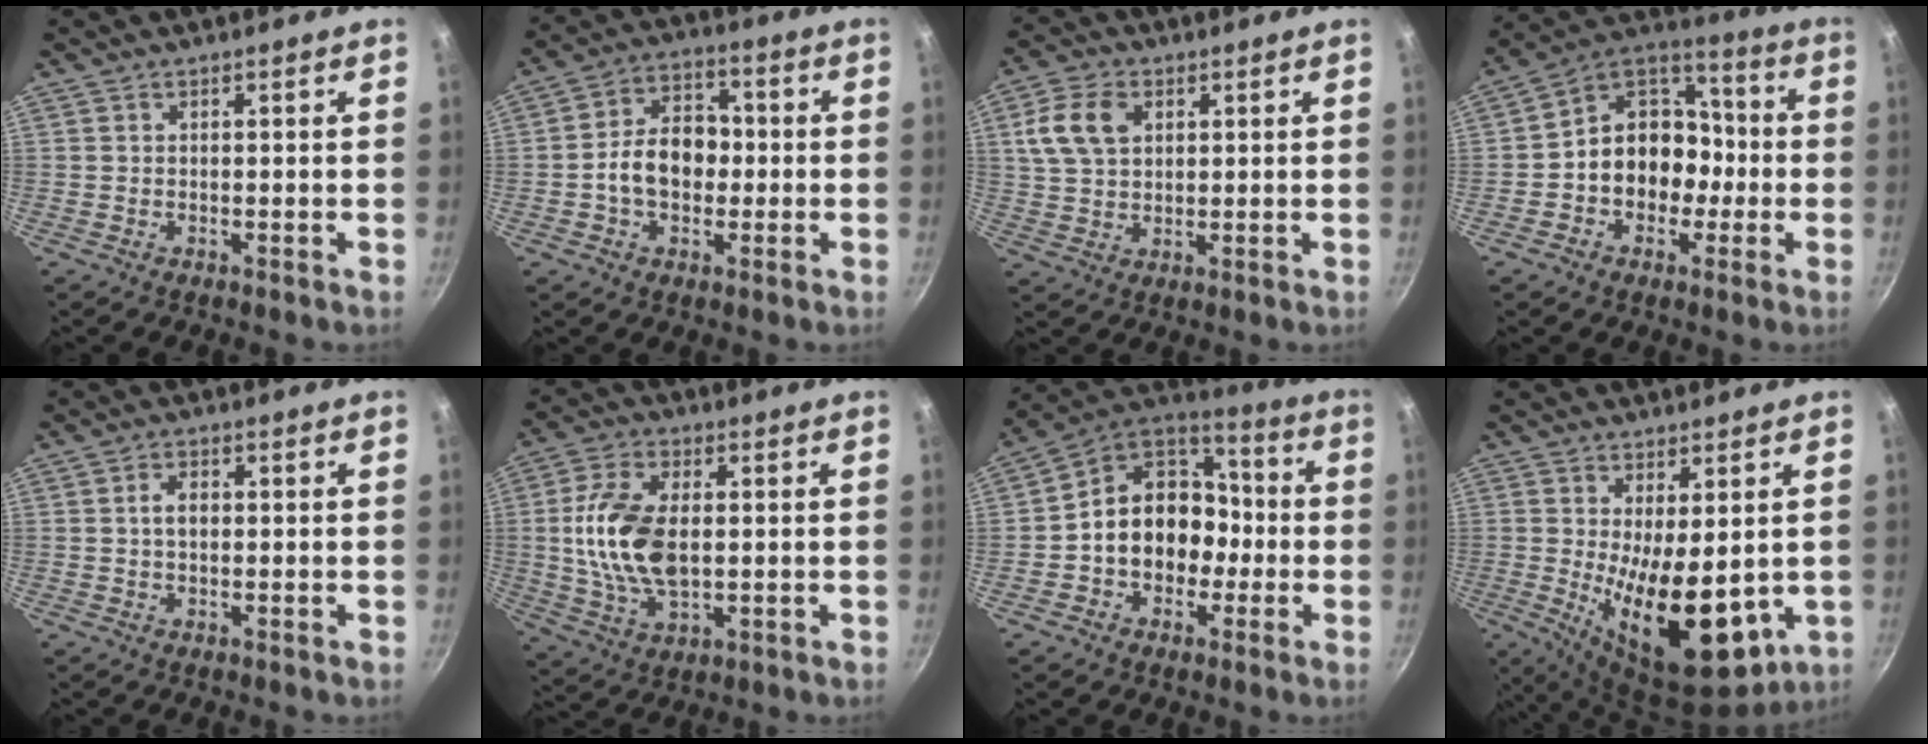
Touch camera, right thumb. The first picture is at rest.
{"total": 10.6, "force": [-1.2, 7.7, 7.3], "torque": [-0.084, 0.028, -0.031]}
{"total": 9.1, "force": [2.9, 6.3, 5.9], "torque": [-0.100, 0.005, 0.053]}
{"total": 14.2, "force": [-2.6, 11.6, 7.8], "torque": [-0.065, 0.052, -0.057]}
{"total": 2.8, "force": [0.1, 1.9, 2.1], "torque": [-0.030, 0.008, 0.000]}
{"total": 14.4, "force": [0.5, 8.2, 11.8], "torque": [-0.222, 0.006, 0.010]}
{"total": 15.5, "force": [-2.6, 12.4, 8.8], "torque": [-0.093, 0.055, -0.056]}
{"total": 15.7, "force": [-1.1, 7.1, 14.0], "torque": [-0.199, -0.031, 0.004]}